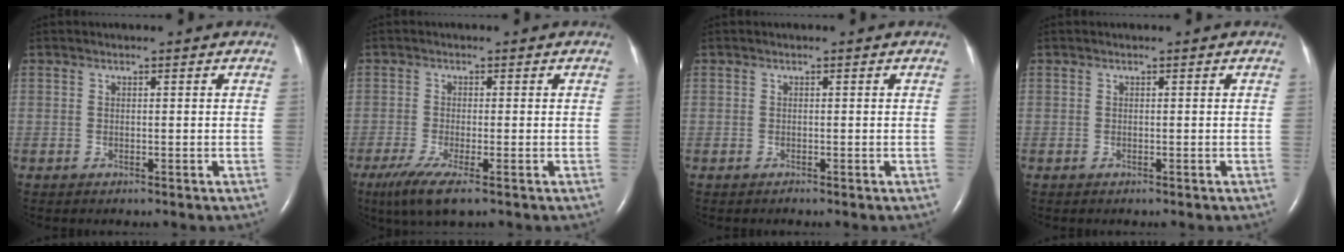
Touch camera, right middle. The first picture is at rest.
{"total": 5.5, "force": [-3.2, 0.6, 4.4], "torque": [-0.091, -0.020, -0.059]}
{"total": 0.0}
{"total": 0.0}